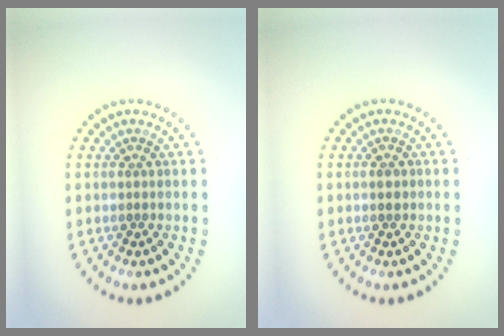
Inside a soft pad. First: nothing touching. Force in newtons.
{"total": 1.0, "press": 1.0, "slide": 0.1}